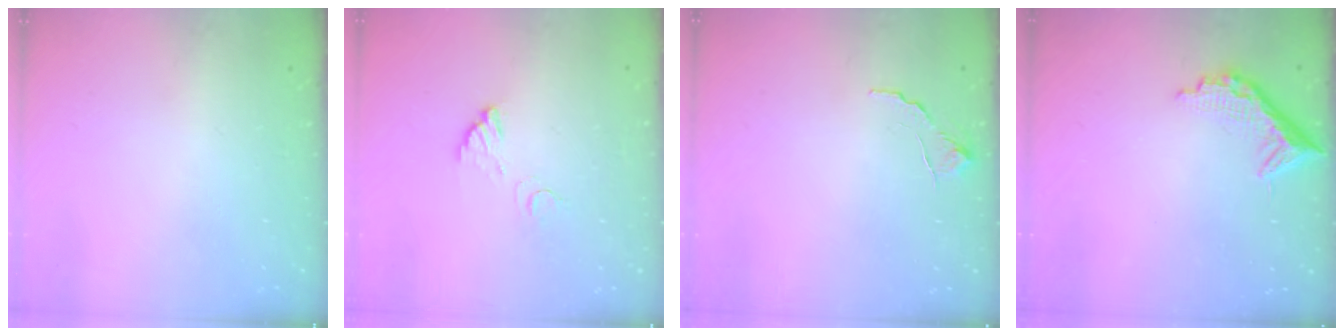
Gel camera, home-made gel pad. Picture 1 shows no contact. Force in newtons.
{"total": 3.6, "press": 3.6, "slide": 0.2}
{"total": 6.1, "press": 6.1, "slide": 0.5}
{"total": 9.9, "press": 9.9, "slide": 0.7}